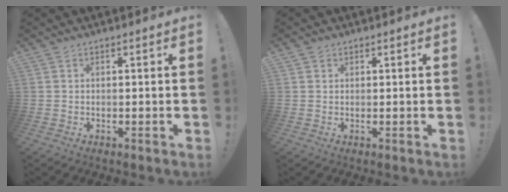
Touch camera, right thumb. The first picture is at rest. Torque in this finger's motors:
{"motor_torque": [-0.10, 0.10, -0.23, 0.13, 0.05]}